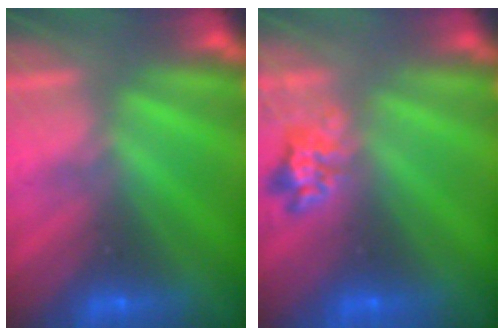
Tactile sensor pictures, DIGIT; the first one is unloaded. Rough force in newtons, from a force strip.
{"total": 2.3}